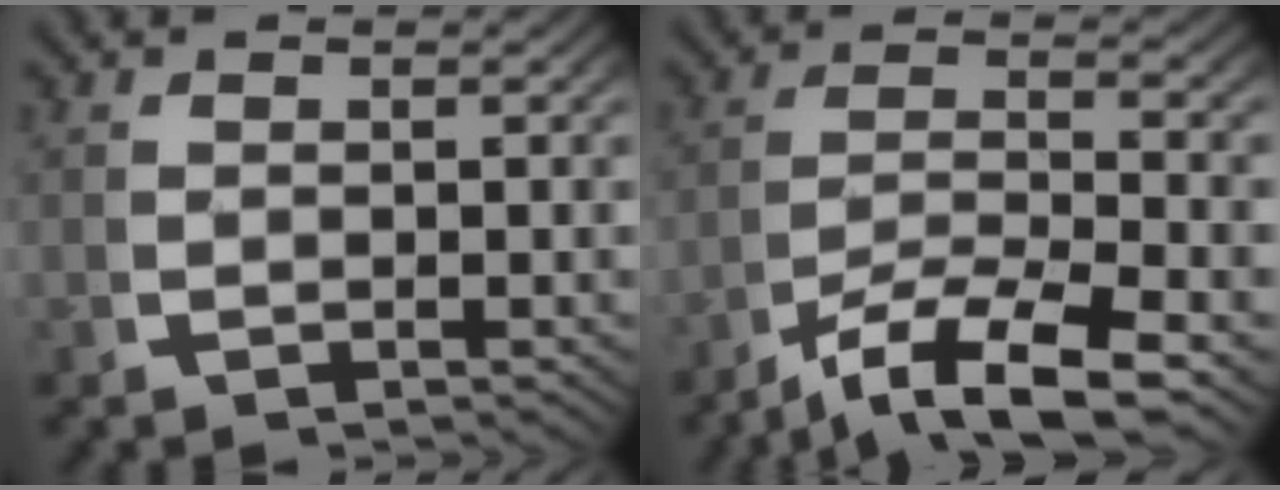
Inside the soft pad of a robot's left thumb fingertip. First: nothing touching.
{"total": 7.3, "force": [-2.1, 4.1, 5.7], "torque": [-0.113, -0.034, -0.022]}